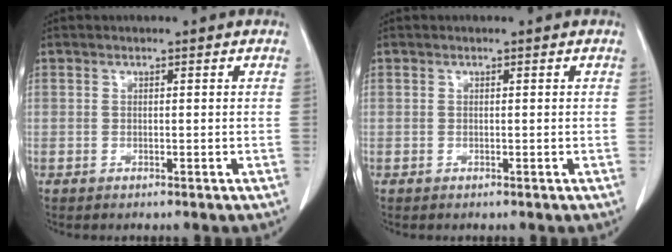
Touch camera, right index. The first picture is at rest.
{"total": 0.0}